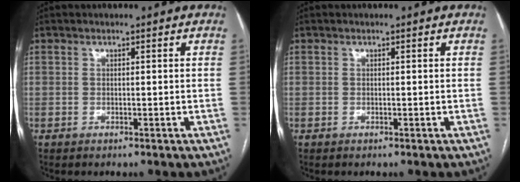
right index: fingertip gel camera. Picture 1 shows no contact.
{"total": 0.0}